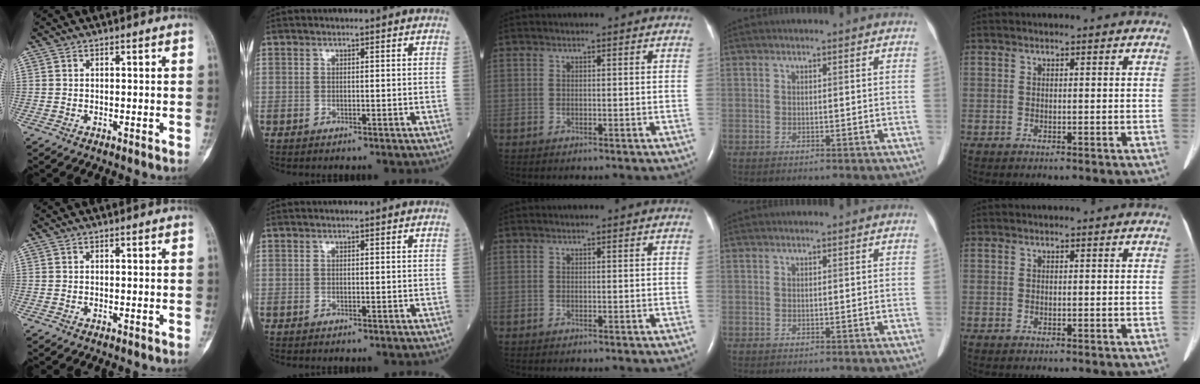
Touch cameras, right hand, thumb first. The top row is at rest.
{}